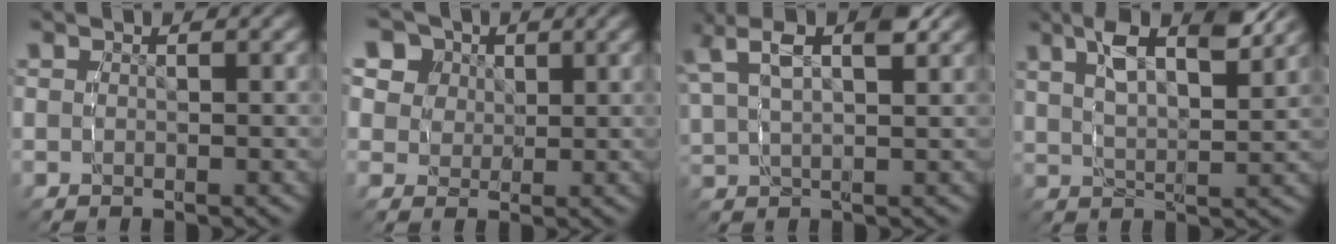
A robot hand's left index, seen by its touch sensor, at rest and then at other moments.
{"total": 9.9, "force": [4.5, 7.7, 4.3], "torque": [-0.093, 0.008, 0.069]}
{"total": 6.4, "force": [2.9, 3.1, 4.7], "torque": [-0.082, 0.013, 0.048]}
{"total": 5.8, "force": [3.1, 1.6, 4.6], "torque": [-0.079, -0.001, 0.057]}